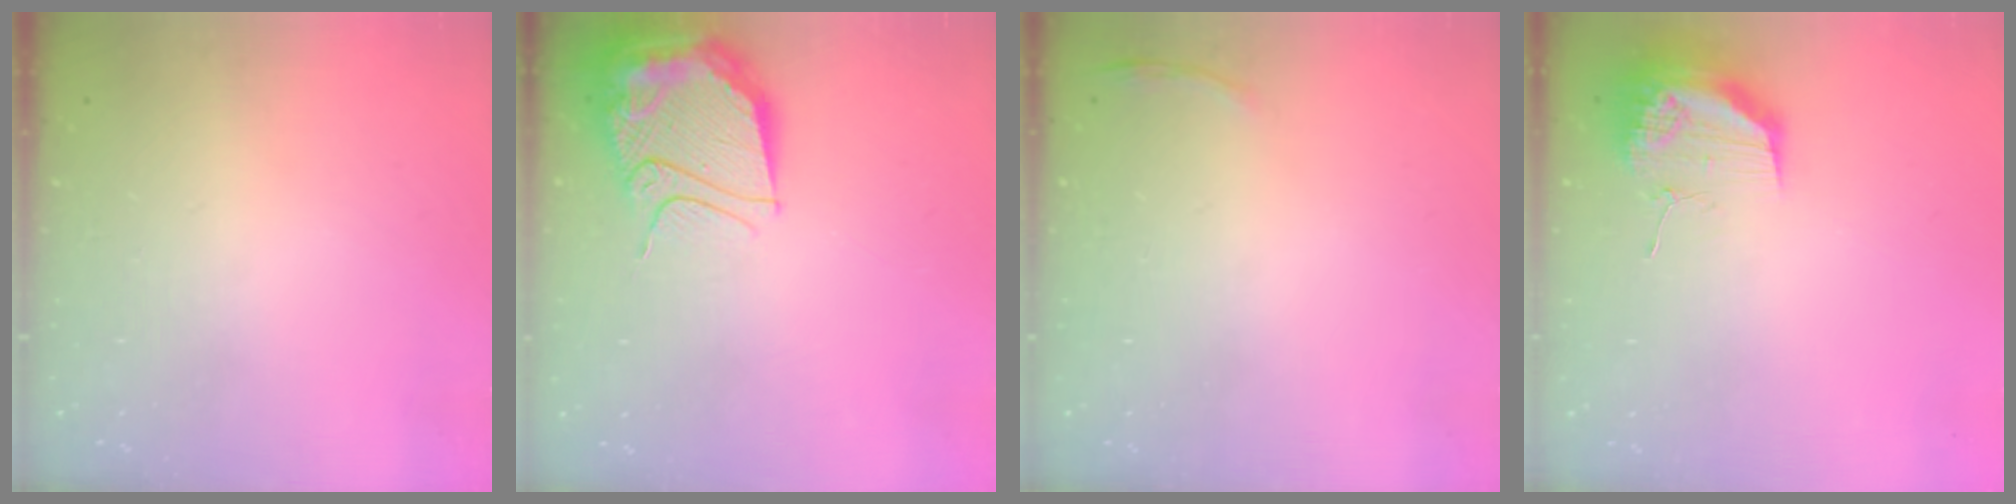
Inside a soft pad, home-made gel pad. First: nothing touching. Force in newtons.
{"total": 14.2, "press": 14.2, "slide": 1.4}
{"total": 3.4, "press": 3.3, "slide": 0.9}
{"total": 17.9, "press": 13.8, "slide": 11.4}